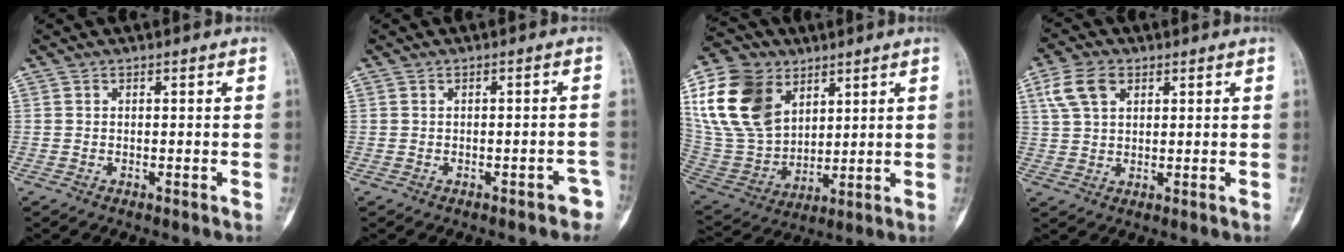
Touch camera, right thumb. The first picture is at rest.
{"total": 2.3, "force": [-1.6, 1.0, 1.3], "torque": [-0.002, 0.020, -0.018]}
{"total": 20.1, "force": [8.1, 14.2, 11.7], "torque": [-0.220, -0.019, 0.164]}
{"total": 6.8, "force": [3.0, 4.2, 4.4], "torque": [-0.079, 0.003, 0.060]}